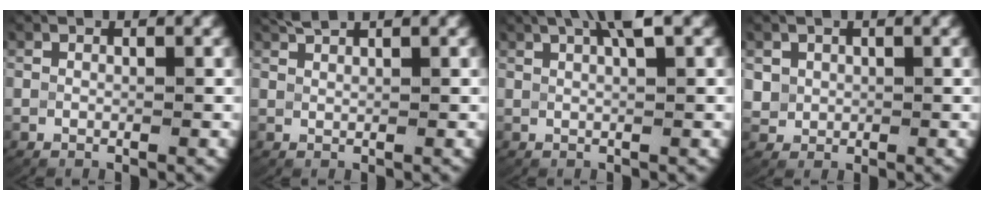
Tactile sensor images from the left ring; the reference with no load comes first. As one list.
[{"total": 1.4, "force": [1.3, 0.0, 0.5], "torque": [-0.014, 0.004, 0.026]}, {"total": 4.0, "force": [2.6, 0.8, 2.9], "torque": [-0.050, 0.015, 0.040]}, {"total": 1.9, "force": [0.0, 1.8, 0.6], "torque": [-0.033, -0.009, 0.012]}]